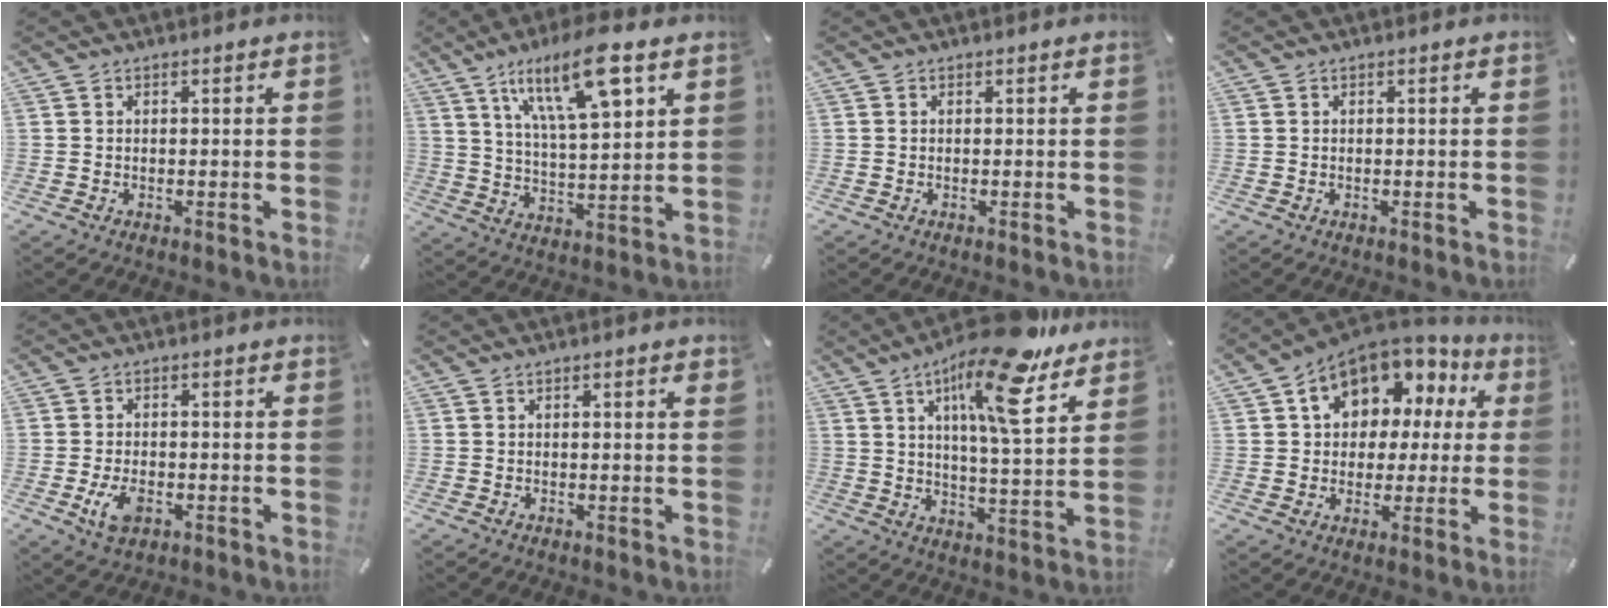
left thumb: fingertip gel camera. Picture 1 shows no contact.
{"total": 17.2, "force": [9.7, 5.5, 13.0], "torque": [-0.234, -0.030, 0.156]}
{"total": 0.0}
{"total": 0.0}
{"total": 5.6, "force": [-1.9, 3.2, 4.1], "torque": [-0.093, 0.001, -0.036]}
{"total": 1.3, "force": [0.3, 0.1, 1.3], "torque": [-0.024, -0.001, 0.004]}
{"total": 18.3, "force": [11.0, 5.2, 13.7], "torque": [-0.224, -0.052, 0.173]}
{"total": 12.1, "force": [5.4, 9.3, 5.6], "torque": [-0.102, -0.029, 0.104]}